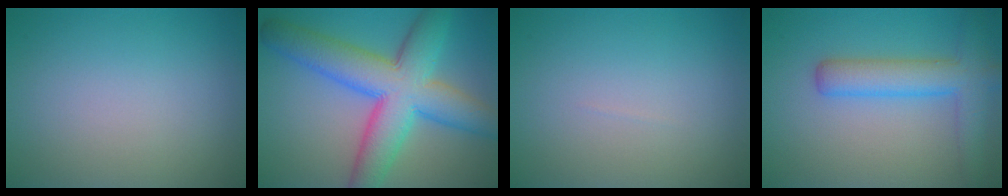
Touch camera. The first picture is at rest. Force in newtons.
{"total": 10.2, "press": 10.2, "slide": 0.3}
{"total": 0.0}
{"total": 5.0, "press": 5.0, "slide": 0.3}